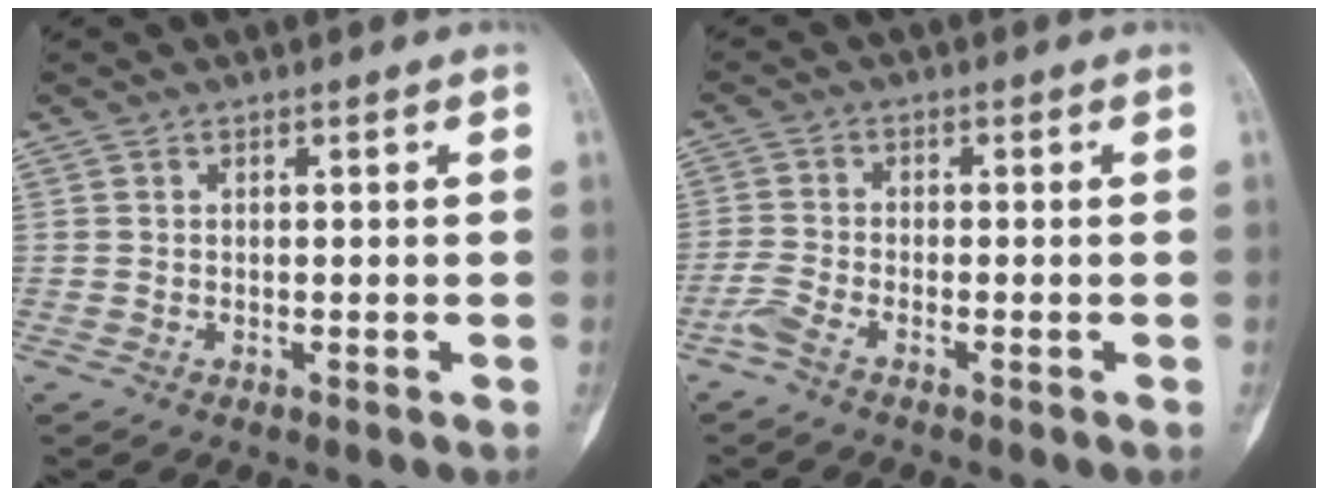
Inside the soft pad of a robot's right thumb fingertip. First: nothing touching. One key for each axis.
{"total": 3.0, "fx": -2.2, "fy": 0.7, "fz": 2.0, "tx": -0.059, "ty": 0.006, "tz": -0.054}